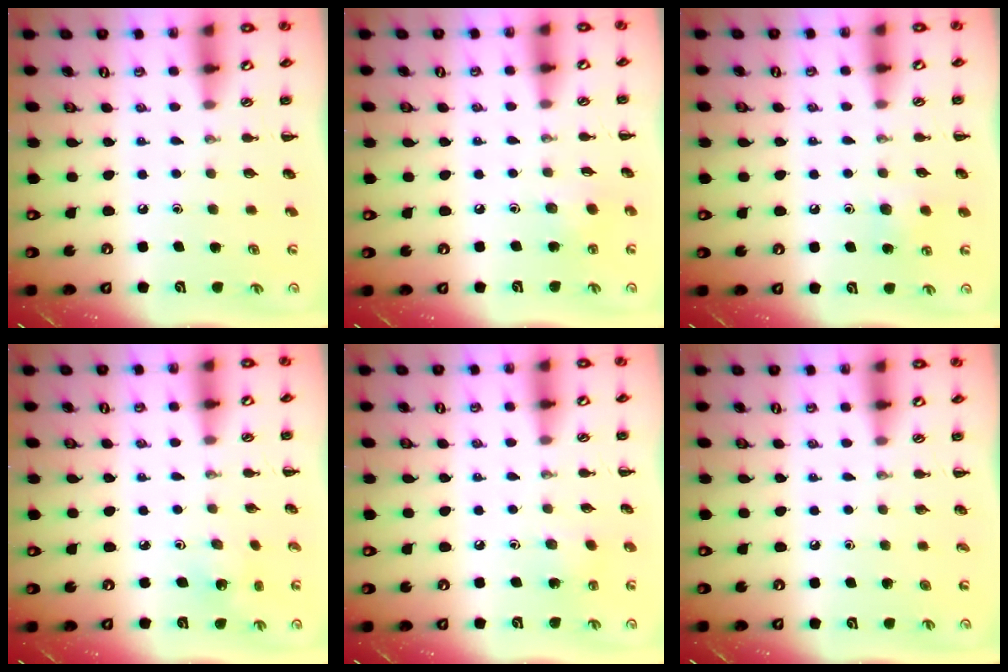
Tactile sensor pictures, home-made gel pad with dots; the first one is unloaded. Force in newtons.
{"total": 3.5, "press": 3.3, "slide": 1.1}
{"total": 7.1, "press": 6.7, "slide": 2.4}
{"total": 1.5, "press": 1.4, "slide": 0.5}
{"total": 3.2, "press": 3.0, "slide": 1.0}
{"total": 0.0}